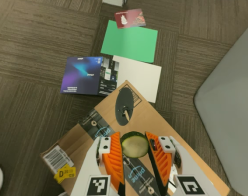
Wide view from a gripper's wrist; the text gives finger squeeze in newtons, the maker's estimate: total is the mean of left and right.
{"total": 10.0, "left": 9.9, "right": 10.0}